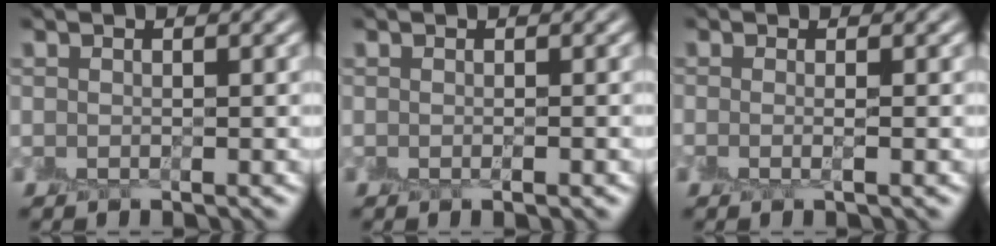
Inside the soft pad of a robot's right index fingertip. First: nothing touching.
{"total": 0.7, "force": [-0.4, 0.1, 0.5], "torque": [-0.010, -0.004, -0.005]}
{"total": 1.1, "force": [-0.3, -0.1, 1.0], "torque": [-0.024, -0.008, -0.010]}